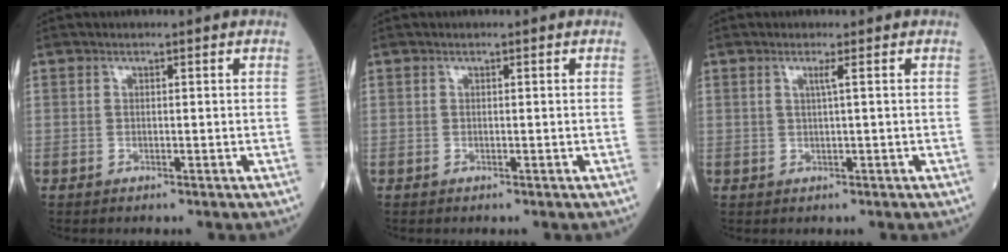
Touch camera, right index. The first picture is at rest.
{"total": 0.0}
{"total": 1.3, "force": [0.4, -0.4, 1.1], "torque": [-0.025, -0.002, 0.009]}